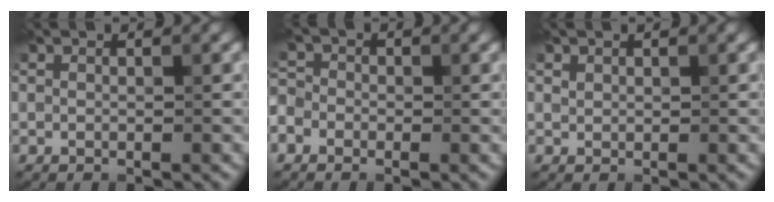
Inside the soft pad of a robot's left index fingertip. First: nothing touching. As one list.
[{"total": 2.4, "force": [-1.0, 2.0, 0.9], "torque": [-0.013, 0.011, -0.034]}, {"total": 0.7, "force": [0.5, 0.5, 0.1], "torque": [-0.001, -0.002, 0.011]}]